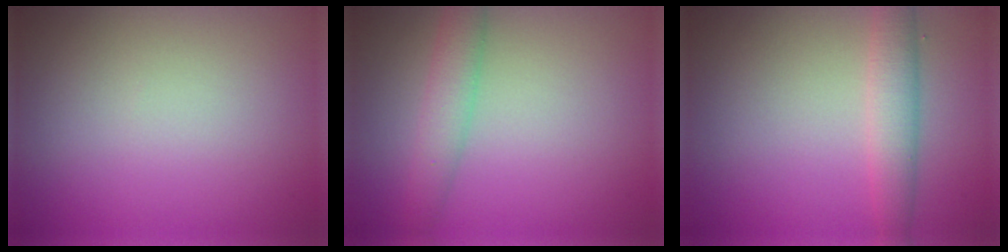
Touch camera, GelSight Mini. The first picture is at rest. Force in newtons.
{"total": 2.9, "press": 2.9, "slide": 0.1}
{"total": 3.0, "press": 3.0, "slide": 0.0}